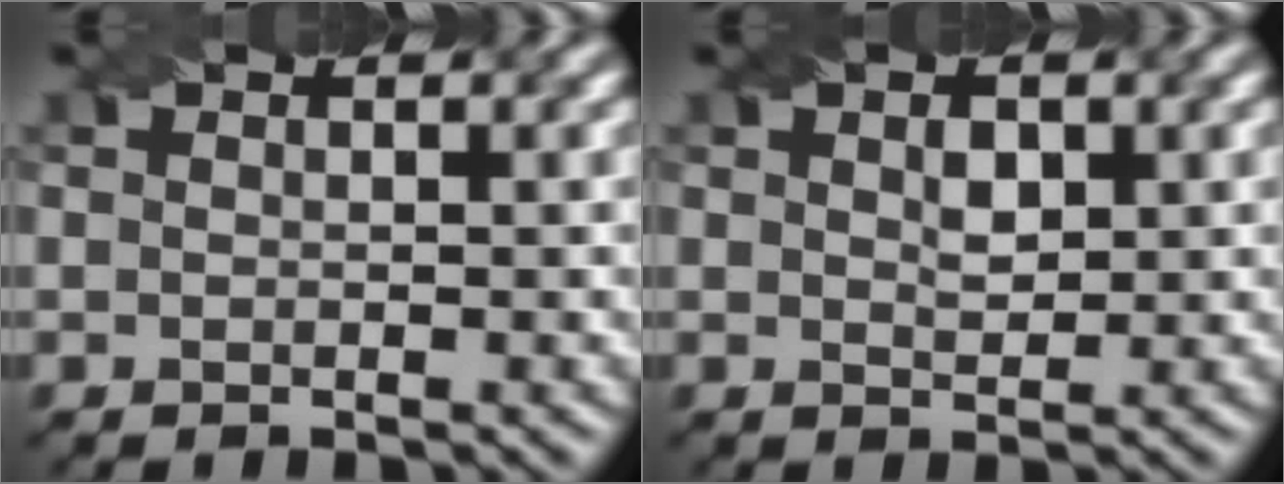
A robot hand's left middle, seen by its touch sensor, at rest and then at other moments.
{"total": 1.6, "force": [0.6, 0.9, 1.2], "torque": [-0.021, 0.000, 0.013]}